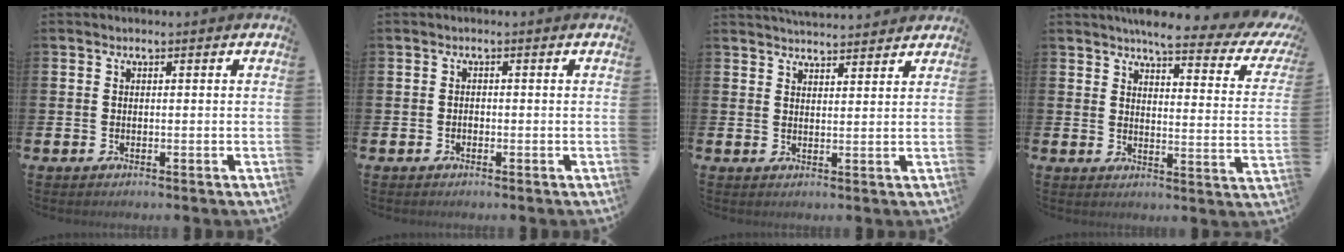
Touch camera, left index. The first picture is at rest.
{"total": 0.7, "force": [-0.4, 0.5, 0.2], "torque": [-0.007, 0.004, -0.008]}
{"total": 3.7, "force": [3.7, 0.2, 0.1], "torque": [-0.004, -0.019, 0.067]}
{"total": 5.3, "force": [4.5, 0.9, 2.6], "torque": [-0.046, -0.036, 0.068]}